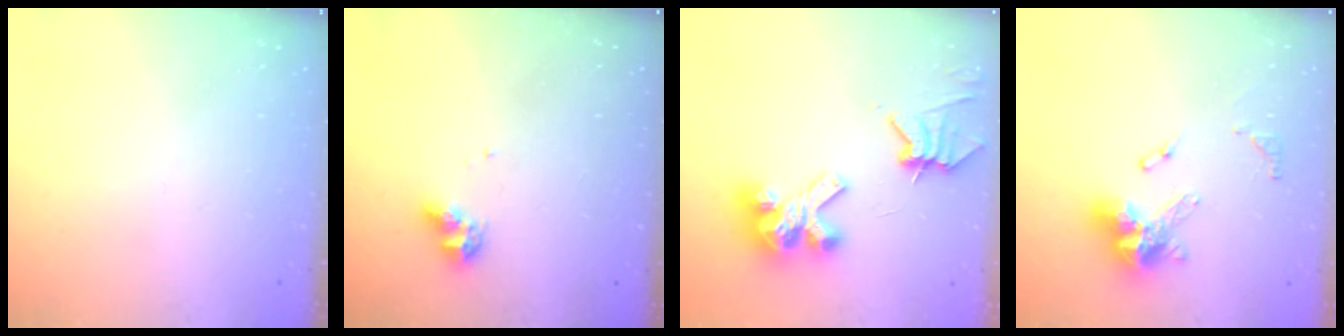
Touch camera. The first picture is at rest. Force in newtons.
{"total": 7.8, "press": 7.7, "slide": 0.6}
{"total": 10.4, "press": 10.3, "slide": 1.0}
{"total": 12.8, "press": 12.7, "slide": 1.4}